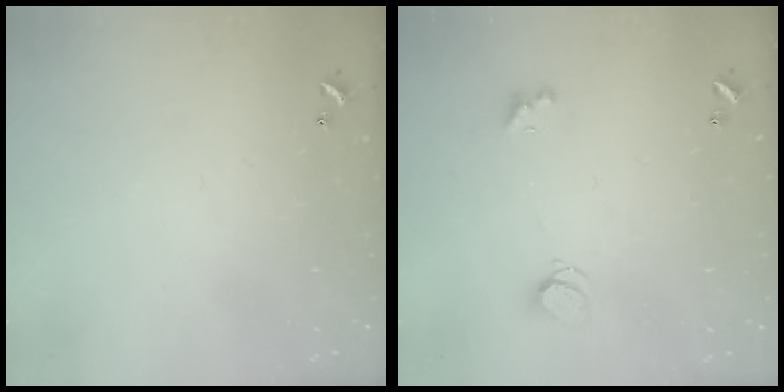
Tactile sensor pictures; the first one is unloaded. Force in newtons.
{"total": 2.0, "press": 1.9, "slide": 0.5}